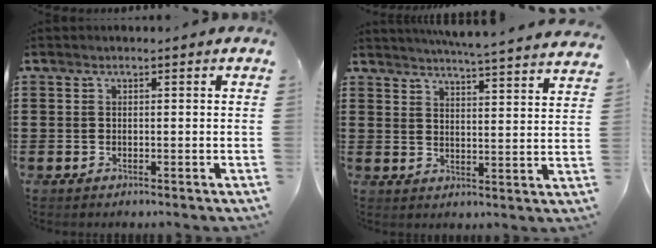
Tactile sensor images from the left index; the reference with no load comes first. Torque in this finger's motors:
{"motor_torque": [2.07, -0.07, 0.44, 0.10]}